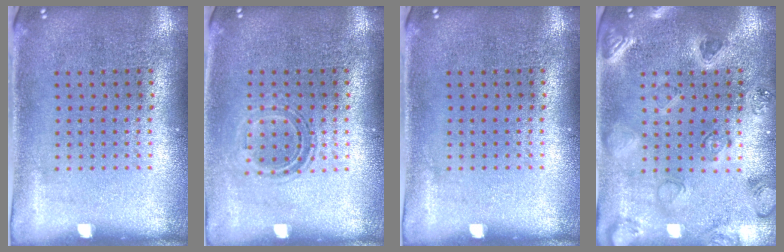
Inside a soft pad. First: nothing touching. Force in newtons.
{"total": 1.1, "press": 1.0, "slide": 0.5}
{"total": 0.0}
{"total": 0.8, "press": 0.7, "slide": 0.3}